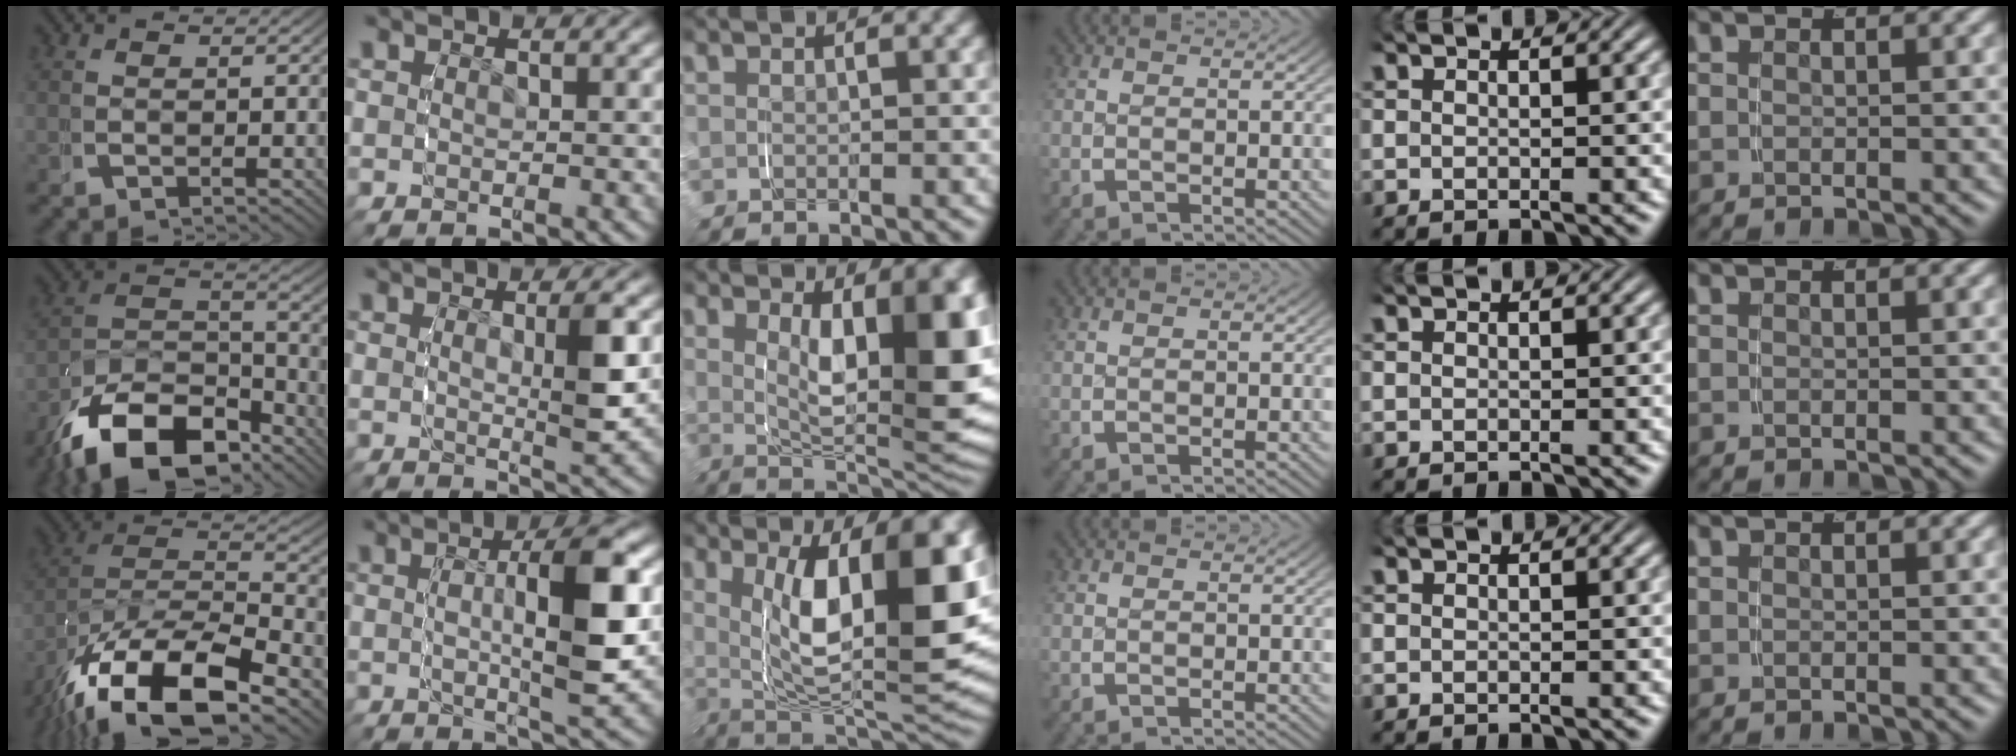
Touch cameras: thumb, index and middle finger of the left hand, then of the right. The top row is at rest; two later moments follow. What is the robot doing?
{"motion": "grasp_and_lifting", "object": "phone"}